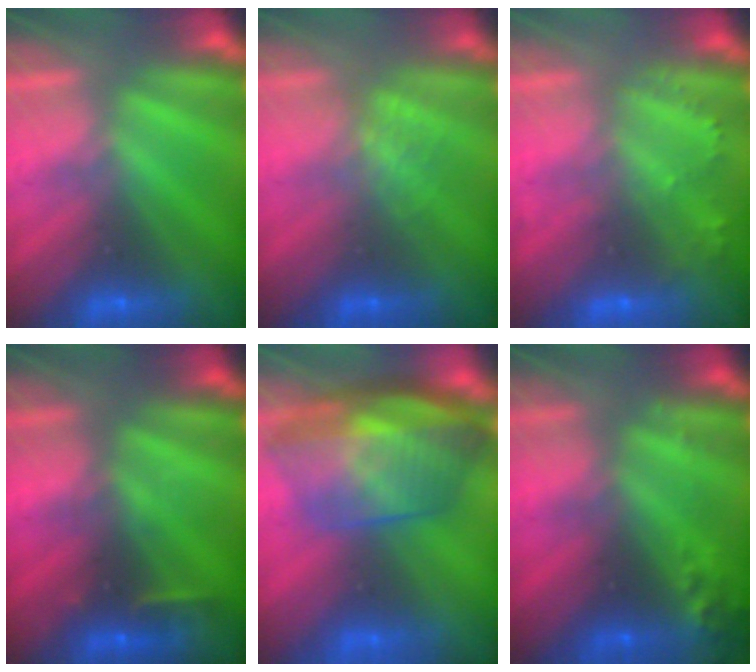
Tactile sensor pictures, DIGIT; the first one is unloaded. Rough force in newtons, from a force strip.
{"total": 1.2}
{"total": 2.2}
{"total": 2.4}
{"total": 7.7}
{"total": 7.7}